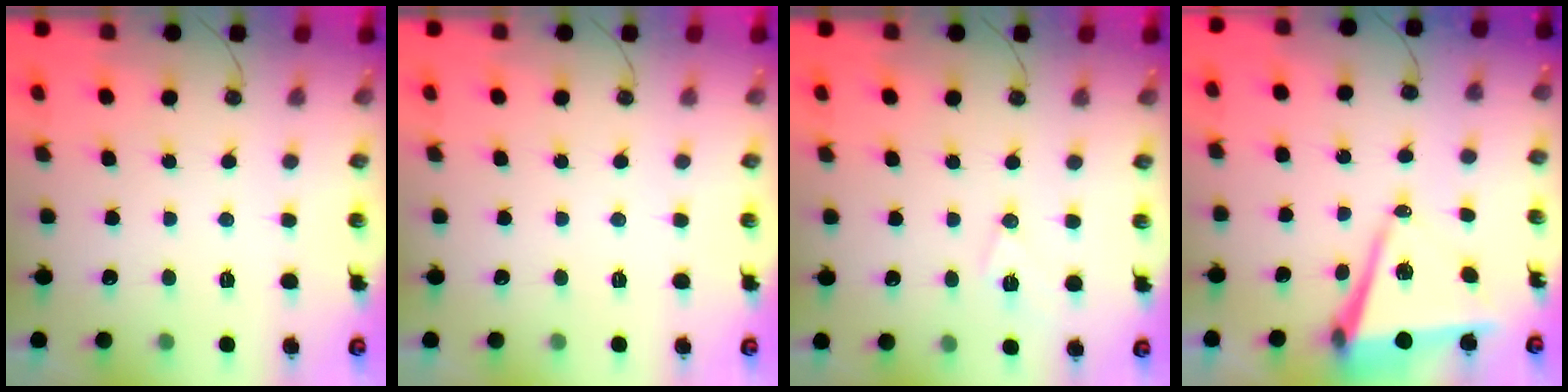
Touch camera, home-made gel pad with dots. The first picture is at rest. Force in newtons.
{"total": 0.0}
{"total": 7.5, "press": 6.6, "slide": 3.7}
{"total": 9.1, "press": 8.0, "slide": 4.4}